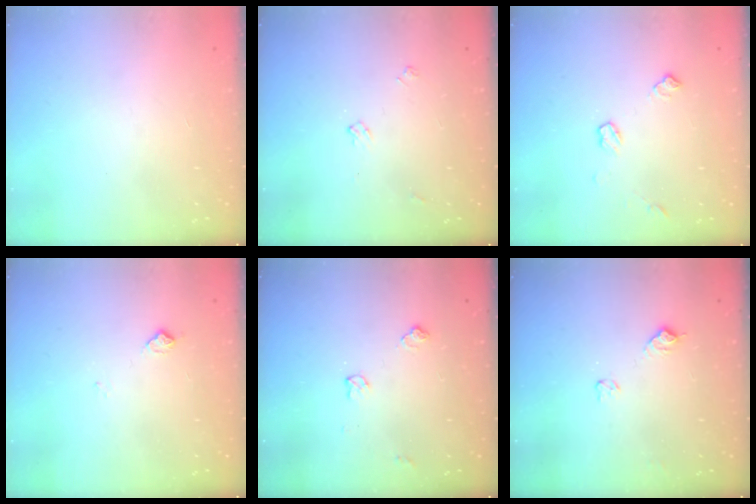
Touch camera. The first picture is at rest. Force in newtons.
{"total": 4.3, "press": 4.2, "slide": 0.7}
{"total": 7.4, "press": 7.3, "slide": 0.9}
{"total": 5.6, "press": 5.5, "slide": 0.8}
{"total": 8.4, "press": 8.4, "slide": 0.8}
{"total": 7.1, "press": 7.0, "slide": 0.8}